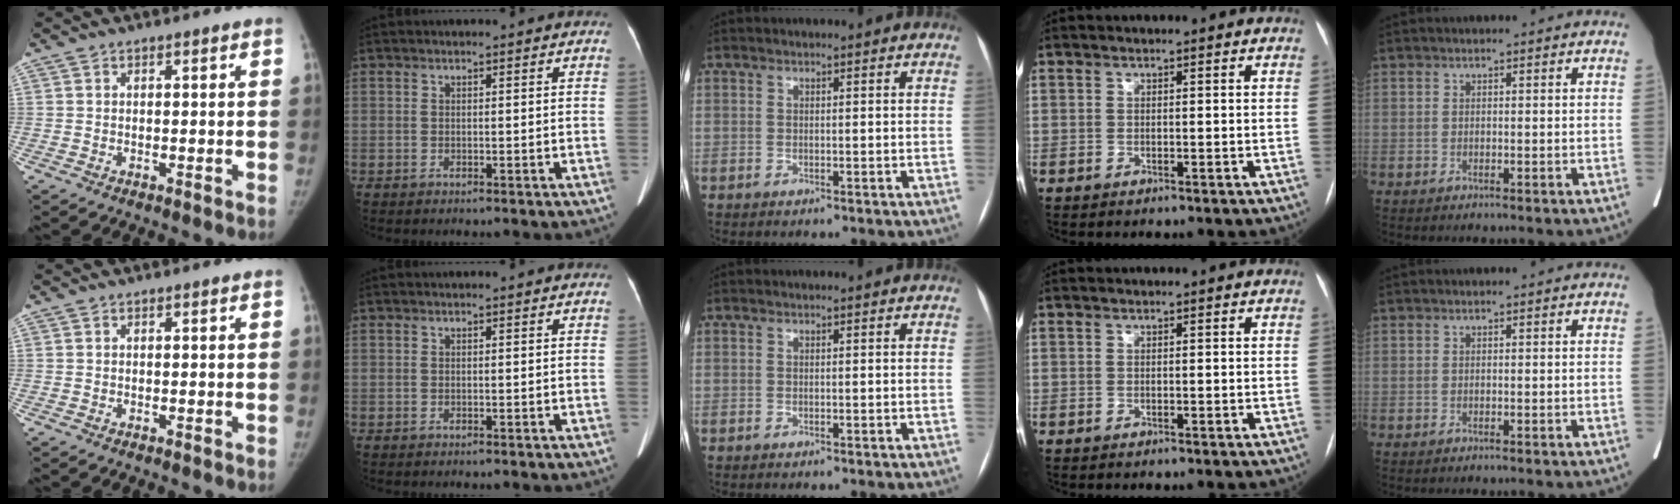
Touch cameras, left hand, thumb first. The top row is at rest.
{}